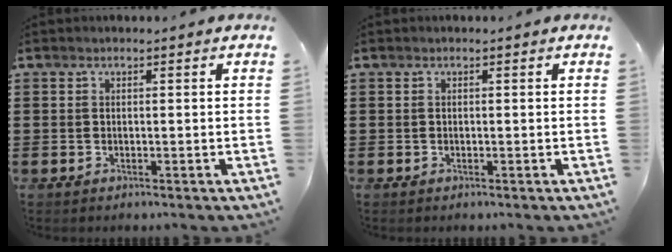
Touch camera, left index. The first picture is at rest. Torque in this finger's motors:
{"motor_torque": [0.05, 0.01, 0.03, 0.01]}